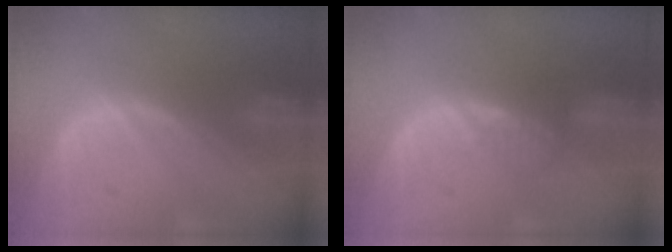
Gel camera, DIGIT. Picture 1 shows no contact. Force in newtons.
{"total": 2.1, "press": 2.1, "slide": 0.2}